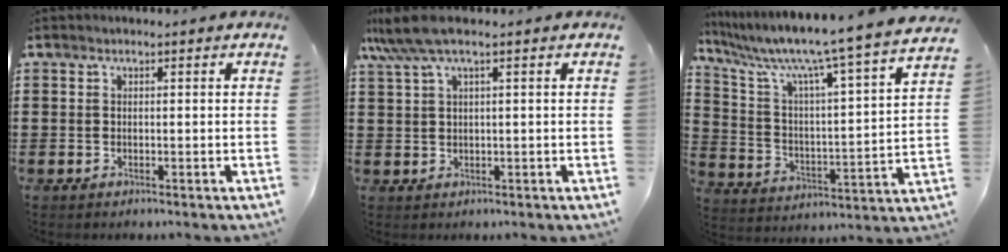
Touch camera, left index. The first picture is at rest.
{"total": 4.3, "force": [2.1, 0.4, 3.8], "torque": [-0.091, -0.001, 0.033]}
{"total": 8.4, "force": [7.1, -0.8, 4.3], "torque": [-0.117, -0.065, 0.106]}